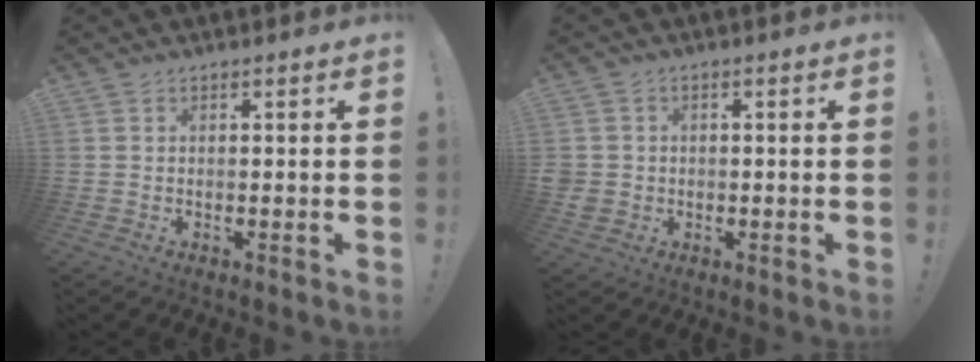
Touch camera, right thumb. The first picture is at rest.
{"total": 3.3, "force": [-0.1, 3.1, 1.0], "torque": [-0.021, 0.000, -0.001]}